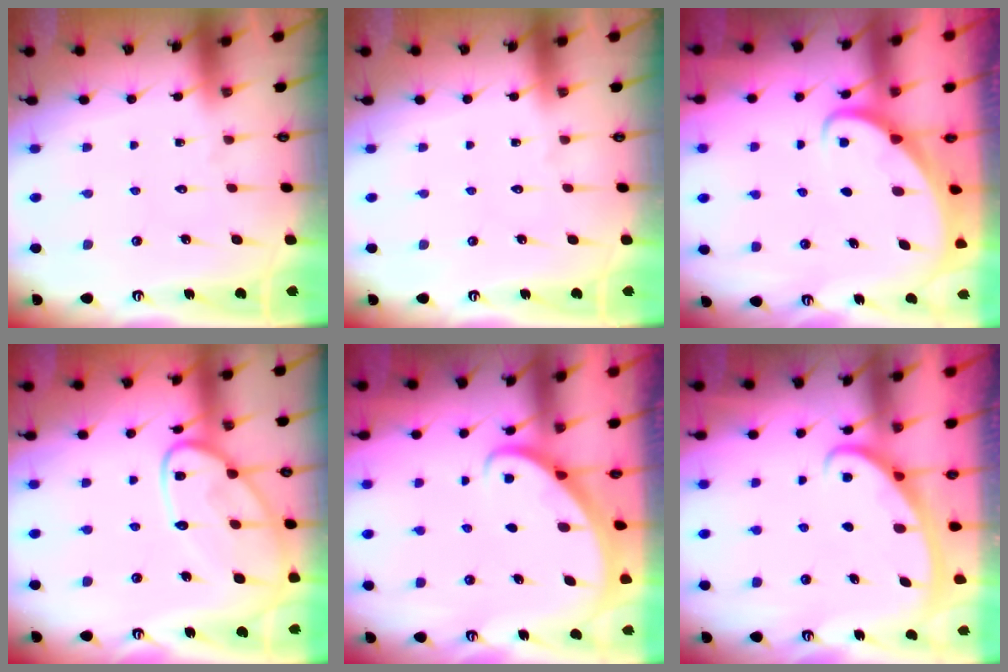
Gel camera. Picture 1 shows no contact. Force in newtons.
{"total": 0.0}
{"total": 2.1, "press": 2.1, "slide": 0.2}
{"total": 14.9, "press": 14.8, "slide": 1.5}
{"total": 2.8, "press": 2.8, "slide": 0.2}
{"total": 2.8, "press": 2.8, "slide": 0.4}